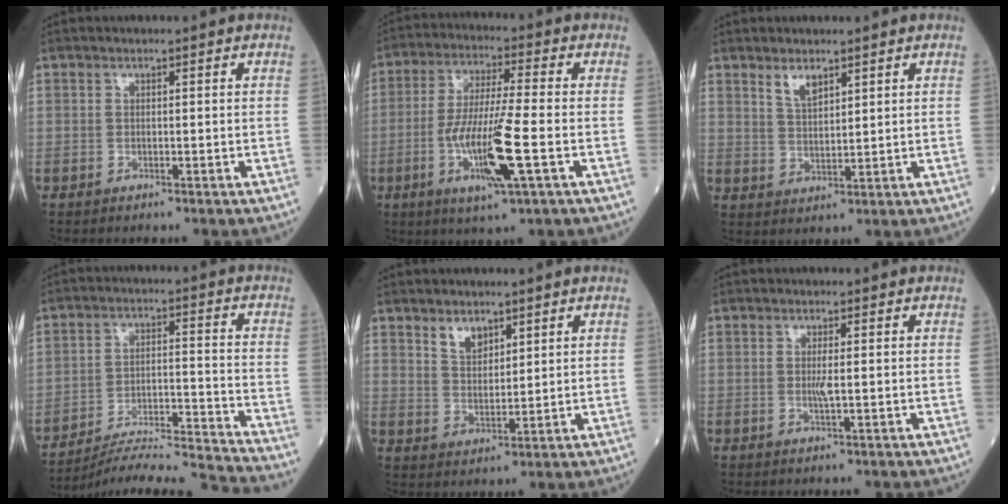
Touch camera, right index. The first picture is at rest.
{"total": 11.9, "force": [-3.4, 0.4, 11.4], "torque": [-0.221, -0.015, -0.065]}
{"total": 3.5, "force": [2.5, 1.2, 2.2], "torque": [-0.043, -0.003, 0.052]}
{"total": 15.0, "force": [-14.6, -2.3, 2.7], "torque": [-0.029, 0.006, -0.230]}
{"total": 3.8, "force": [2.6, 1.9, 1.9], "torque": [-0.036, -0.002, 0.055]}
{"total": 1.7, "force": [-0.1, 0.0, 1.7], "torque": [-0.037, -0.002, -0.002]}